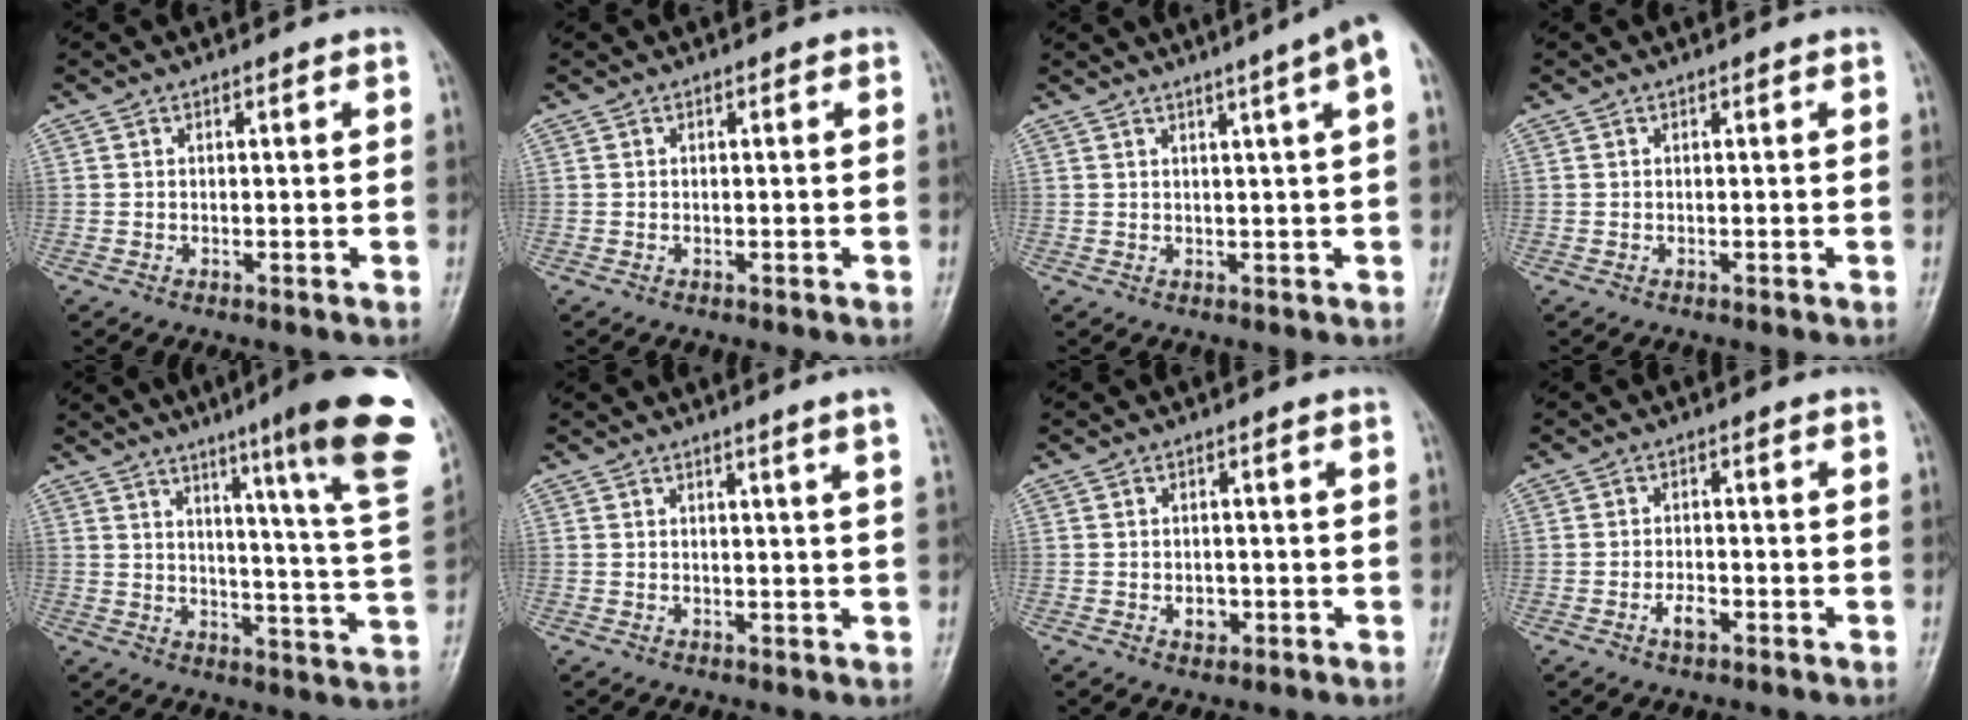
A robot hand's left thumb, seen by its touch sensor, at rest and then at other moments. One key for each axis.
{"total": 0.0}
{"total": 6.4, "fx": 2.8, "fy": -0.4, "fz": 5.7, "tx": -0.074, "ty": 0.007, "tz": 0.036}
{"total": 0.0}
{"total": 22.1, "fx": 13.8, "fy": 0.7, "fz": 17.2, "tx": -0.210, "ty": -0.080, "tz": 0.174}
{"total": 3.8, "fx": 2.6, "fy": -1.0, "fz": 2.6, "tx": -0.035, "ty": -0.013, "tz": 0.032}
{"total": 2.3, "fx": -0.6, "fy": 1.7, "fz": 1.4, "tx": -0.011, "ty": 0.003, "tz": -0.004}
{"total": 2.7, "fx": -1.3, "fy": 1.3, "fz": 2.0, "tx": -0.034, "ty": 0.009, "tz": -0.022}